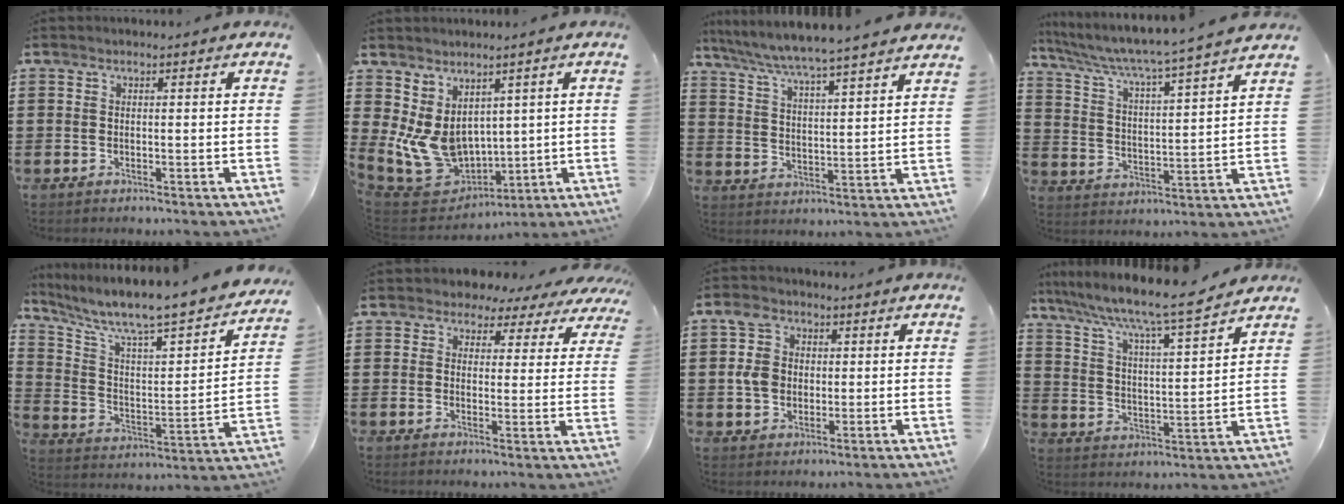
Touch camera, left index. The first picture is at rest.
{"total": 10.3, "force": [0.3, 8.4, 5.9], "torque": [-0.156, -0.012, 0.014]}
{"total": 5.5, "force": [5.2, -0.8, 1.7], "torque": [-0.058, -0.036, 0.083]}
{"total": 4.8, "force": [4.2, -0.9, 2.1], "torque": [-0.063, -0.039, 0.060]}
{"total": 7.0, "force": [6.2, 0.4, 3.2], "torque": [-0.095, -0.063, 0.096]}
{"total": 3.1, "force": [2.5, 1.8, 0.5], "torque": [-0.029, -0.008, 0.041]}
{"total": 6.1, "force": [0.8, 5.3, 3.0], "torque": [-0.089, 0.013, 0.011]}
{"total": 7.0, "force": [5.9, 0.0, 3.7], "torque": [-0.096, -0.040, 0.090]}